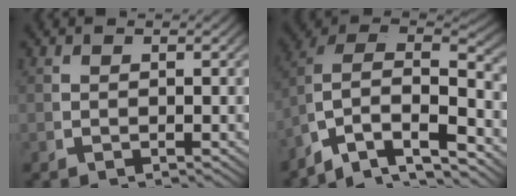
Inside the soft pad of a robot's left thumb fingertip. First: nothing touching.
{"total": 15.0, "force": [-2.1, 11.5, 9.5], "torque": [-0.197, -0.053, -0.033]}